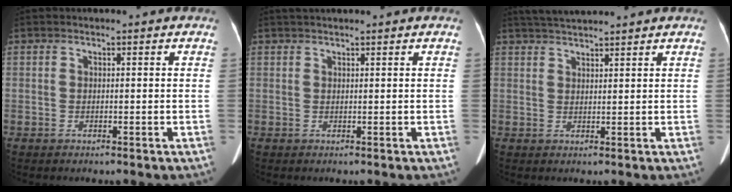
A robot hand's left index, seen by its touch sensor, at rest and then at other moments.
{"total": 2.8, "force": [2.5, 0.0, 1.2], "torque": [-0.011, 0.032, 0.042]}
{"total": 5.3, "force": [5.0, -0.3, 1.7], "torque": [-0.032, 0.030, 0.086]}